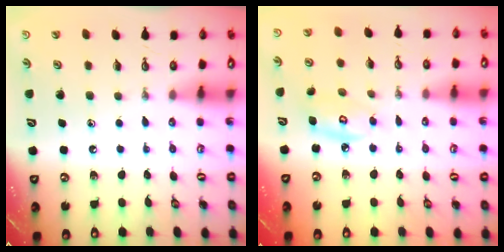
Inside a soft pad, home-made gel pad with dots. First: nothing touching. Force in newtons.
{"total": 6.7, "press": 6.7, "slide": 0.4}